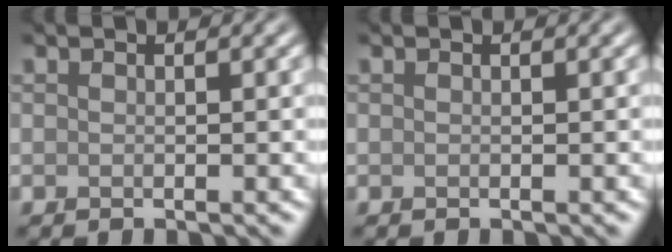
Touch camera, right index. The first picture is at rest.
{"total": 0.0}